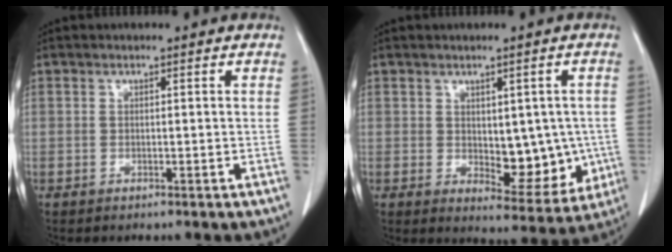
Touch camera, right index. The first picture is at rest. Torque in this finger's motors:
{"motor_torque": [0.12, 0.21, 0.15, 0.02]}